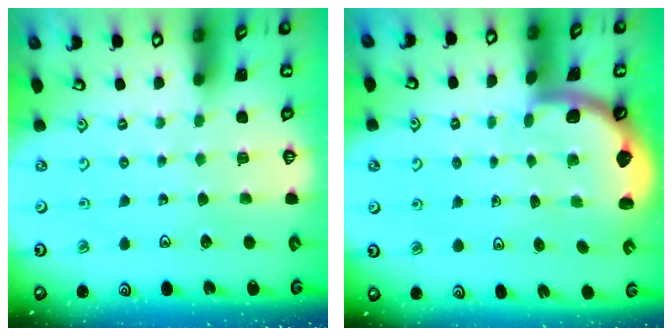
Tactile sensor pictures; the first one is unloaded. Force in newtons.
{"total": 1.6, "press": 1.6, "slide": 0.1}